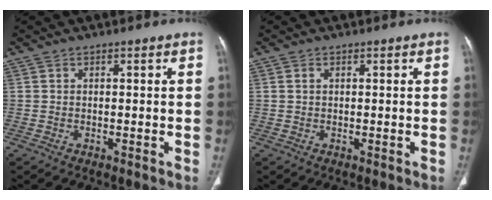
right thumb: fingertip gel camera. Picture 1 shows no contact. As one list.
[{"total": 0.7, "force": [0.2, 0.5, 0.4], "torque": [-0.010, 0.003, 0.005]}]